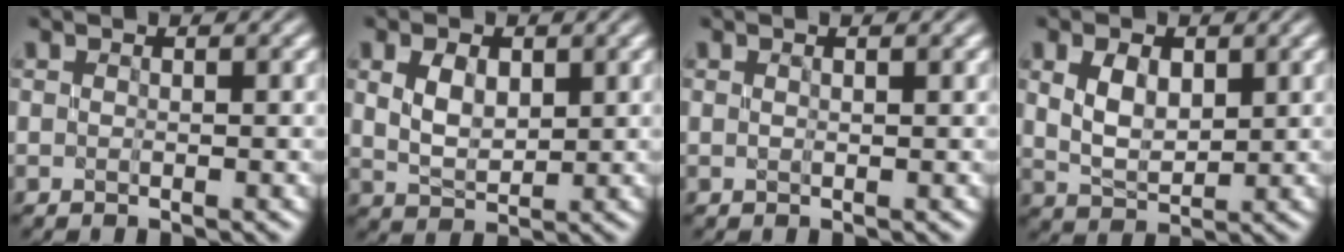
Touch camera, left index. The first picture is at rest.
{"total": 3.2, "force": [1.0, 2.0, 2.3], "torque": [-0.054, 0.000, 0.025]}
{"total": 1.0, "force": [0.6, 0.2, 0.8], "torque": [-0.016, 0.000, 0.005]}
{"total": 3.7, "force": [1.1, 2.3, 2.7], "torque": [-0.062, 0.000, 0.028]}